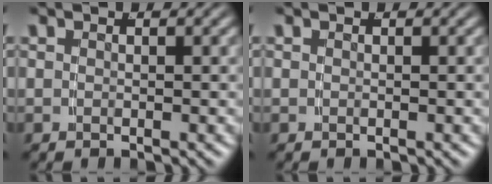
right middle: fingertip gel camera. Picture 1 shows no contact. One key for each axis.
{"total": 0.0}